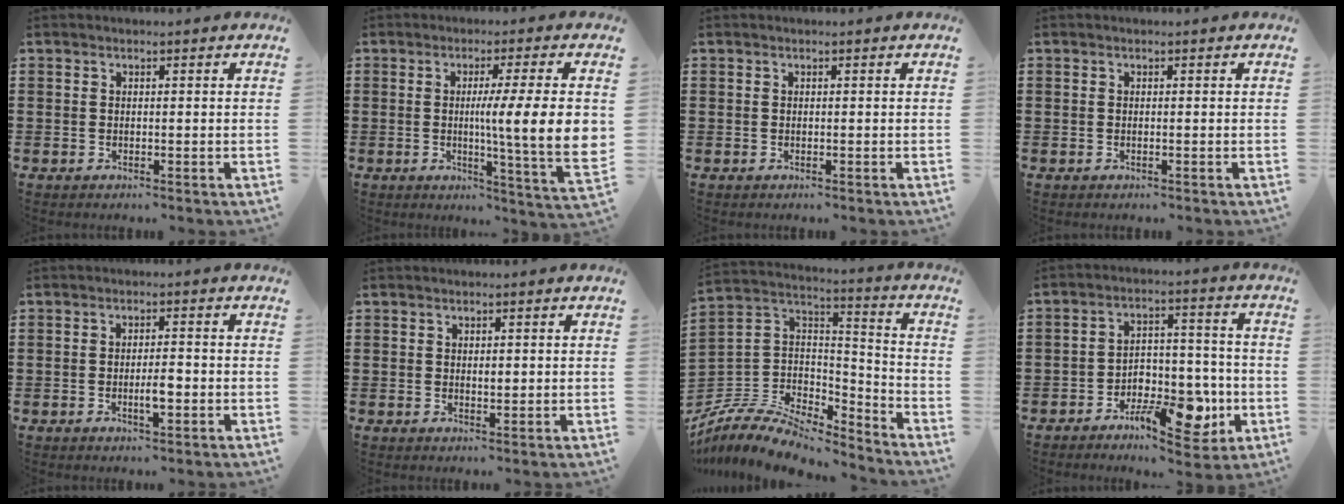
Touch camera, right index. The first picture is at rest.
{"total": 10.6, "force": [0.9, 0.2, 10.5], "torque": [-0.183, -0.019, 0.009]}
{"total": 0.0}
{"total": 0.0}
{"total": 3.2, "force": [-0.8, 0.8, 3.0], "torque": [-0.052, 0.004, -0.015]}
{"total": 1.3, "force": [0.3, 0.5, 1.1], "torque": [-0.022, 0.004, 0.005]}
{"total": 8.9, "force": [-7.6, 3.2, 3.3], "torque": [-0.079, 0.006, -0.149]}
{"total": 9.5, "force": [-4.9, 4.7, 6.7], "torque": [-0.090, 0.015, -0.082]}